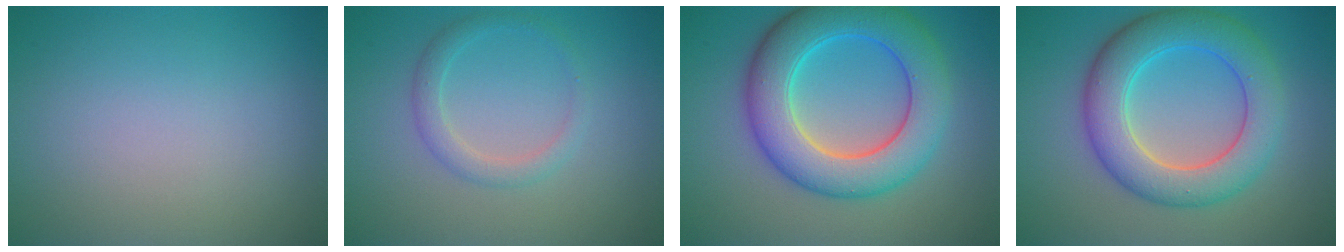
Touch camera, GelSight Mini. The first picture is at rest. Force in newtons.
{"total": 2.0, "press": 2.0, "slide": 0.0}
{"total": 8.9, "press": 8.9, "slide": 0.3}
{"total": 7.4, "press": 7.4, "slide": 0.1}